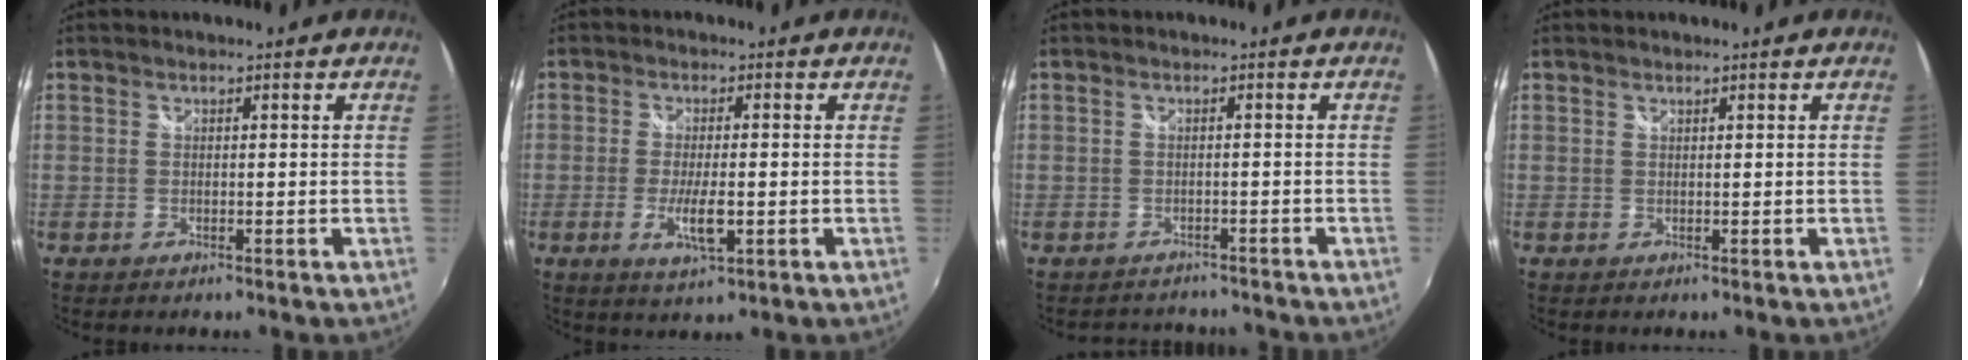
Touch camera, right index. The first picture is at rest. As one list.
[{"total": 5.4, "force": [-1.7, 1.4, 5.0], "torque": [-0.097, -0.014, -0.028]}, {"total": 5.2, "force": [-4.8, 1.7, 1.1], "torque": [-0.027, -0.008, -0.065]}, {"total": 0.0}]